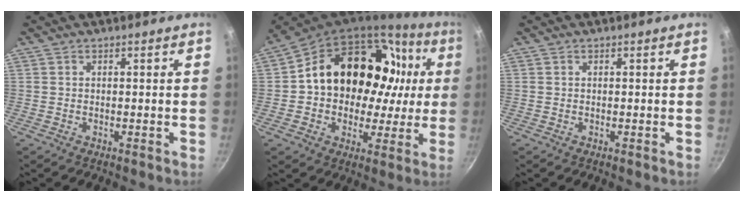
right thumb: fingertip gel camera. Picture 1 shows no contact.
{"total": 24.9, "force": [4.3, 18.2, 16.4], "torque": [-0.226, 0.042, 0.075]}
{"total": 0.0}